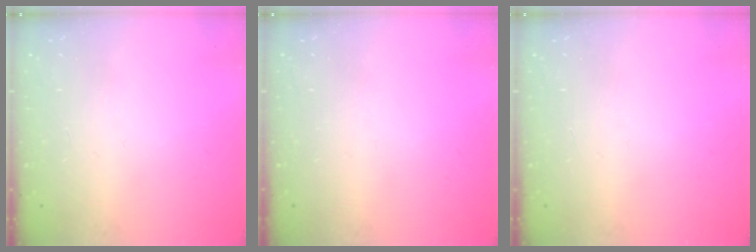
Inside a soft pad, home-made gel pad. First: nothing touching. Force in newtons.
{"total": 0.0}
{"total": 0.0}